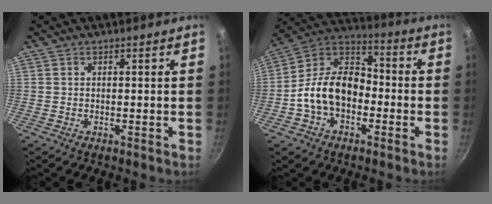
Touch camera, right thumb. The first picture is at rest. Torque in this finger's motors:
{"motor_torque": [0.19, 0.19, 1.21, -0.65, 0.13]}